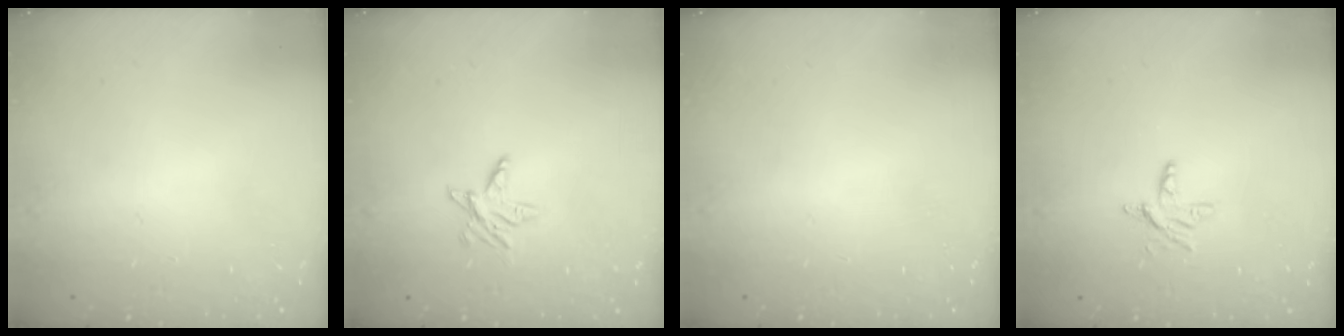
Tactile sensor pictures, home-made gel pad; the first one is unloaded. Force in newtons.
{"total": 5.1, "press": 5.1, "slide": 0.5}
{"total": 0.0}
{"total": 6.1, "press": 6.0, "slide": 0.6}